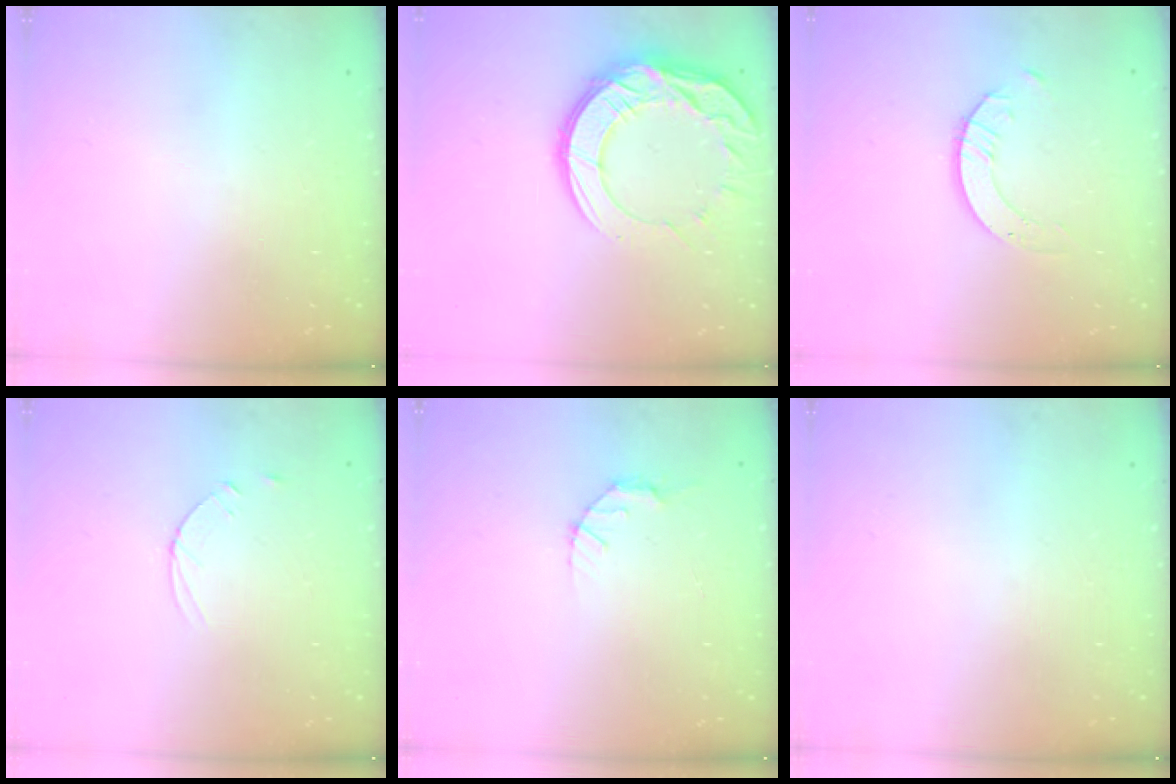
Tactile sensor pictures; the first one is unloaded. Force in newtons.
{"total": 15.6, "press": 15.5, "slide": 1.1}
{"total": 2.7, "press": 2.7, "slide": 0.2}
{"total": 3.6, "press": 3.5, "slide": 0.4}
{"total": 2.8, "press": 2.8, "slide": 0.4}
{"total": 0.0}